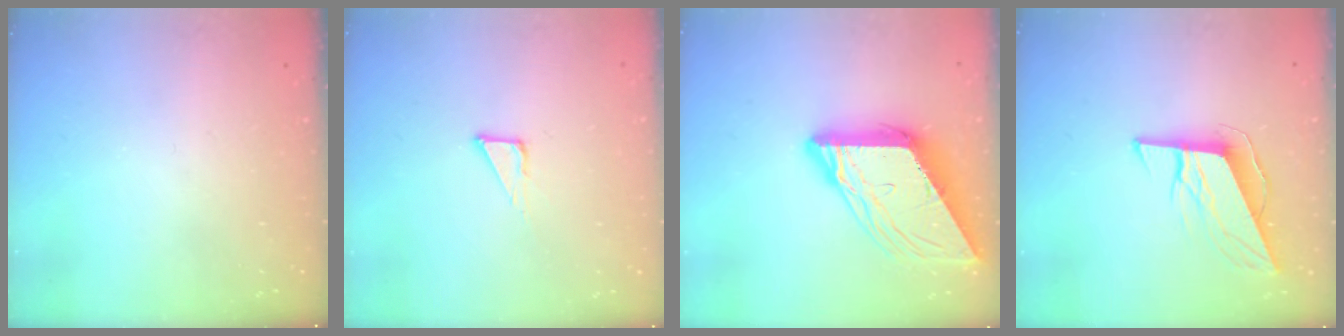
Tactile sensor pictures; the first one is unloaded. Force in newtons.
{"total": 3.5, "press": 3.5, "slide": 0.2}
{"total": 14.2, "press": 14.1, "slide": 1.5}
{"total": 9.9, "press": 9.5, "slide": 2.7}